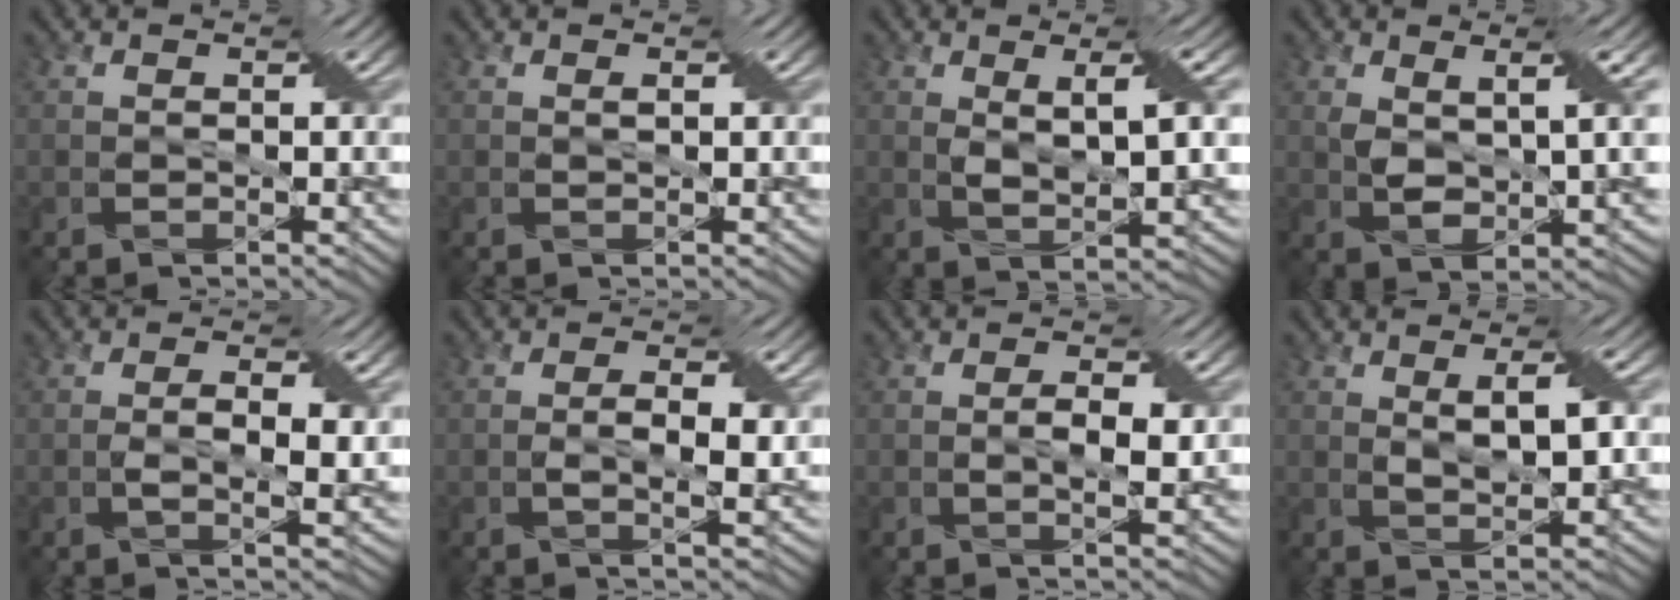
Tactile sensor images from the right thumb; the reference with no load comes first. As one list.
[{"total": 0.5, "force": [0.2, 0.2, 0.4], "torque": [-0.007, 0.000, 0.004]}, {"total": 4.0, "force": [1.6, 0.5, 3.6], "torque": [-0.067, 0.000, 0.032]}, {"total": 4.7, "force": [1.6, 1.6, 4.1], "torque": [-0.078, 0.000, 0.032]}, {"total": 3.7, "force": [0.0, 1.3, 3.5], "torque": [-0.063, -0.005, -0.001]}, {"total": 3.2, "force": [-0.1, 1.0, 3.0], "torque": [-0.055, -0.002, -0.003]}, {"total": 2.2, "force": [0.2, 0.7, 2.0], "torque": [-0.035, -0.001, 0.004]}, {"total": 2.8, "force": [1.3, 0.4, 2.5], "torque": [-0.042, -0.004, 0.027]}]